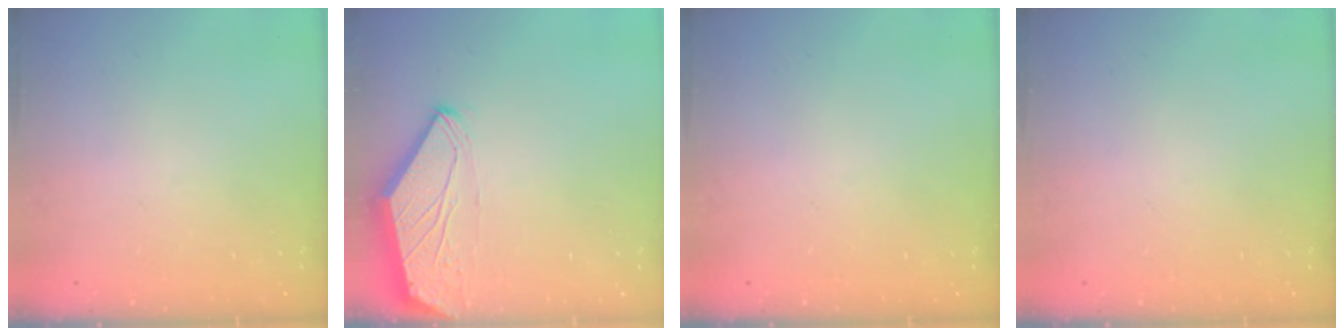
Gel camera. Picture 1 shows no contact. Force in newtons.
{"total": 0.0}
{"total": 0.0}
{"total": 0.0}